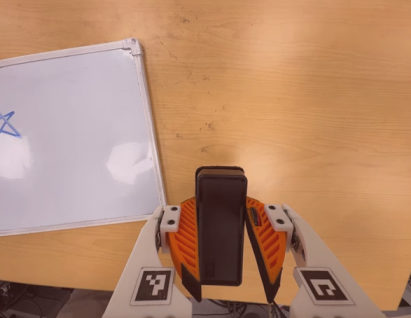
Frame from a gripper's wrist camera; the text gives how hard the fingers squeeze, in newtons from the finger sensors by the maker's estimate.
{"total": 5.8, "left": 4.4, "right": 7.3}